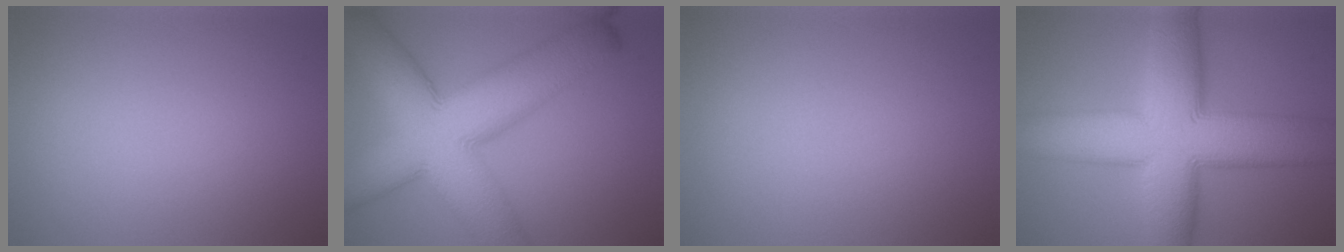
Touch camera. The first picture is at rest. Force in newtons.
{"total": 13.6, "press": 13.6, "slide": 0.6}
{"total": 0.0}
{"total": 14.1, "press": 14.1, "slide": 0.5}